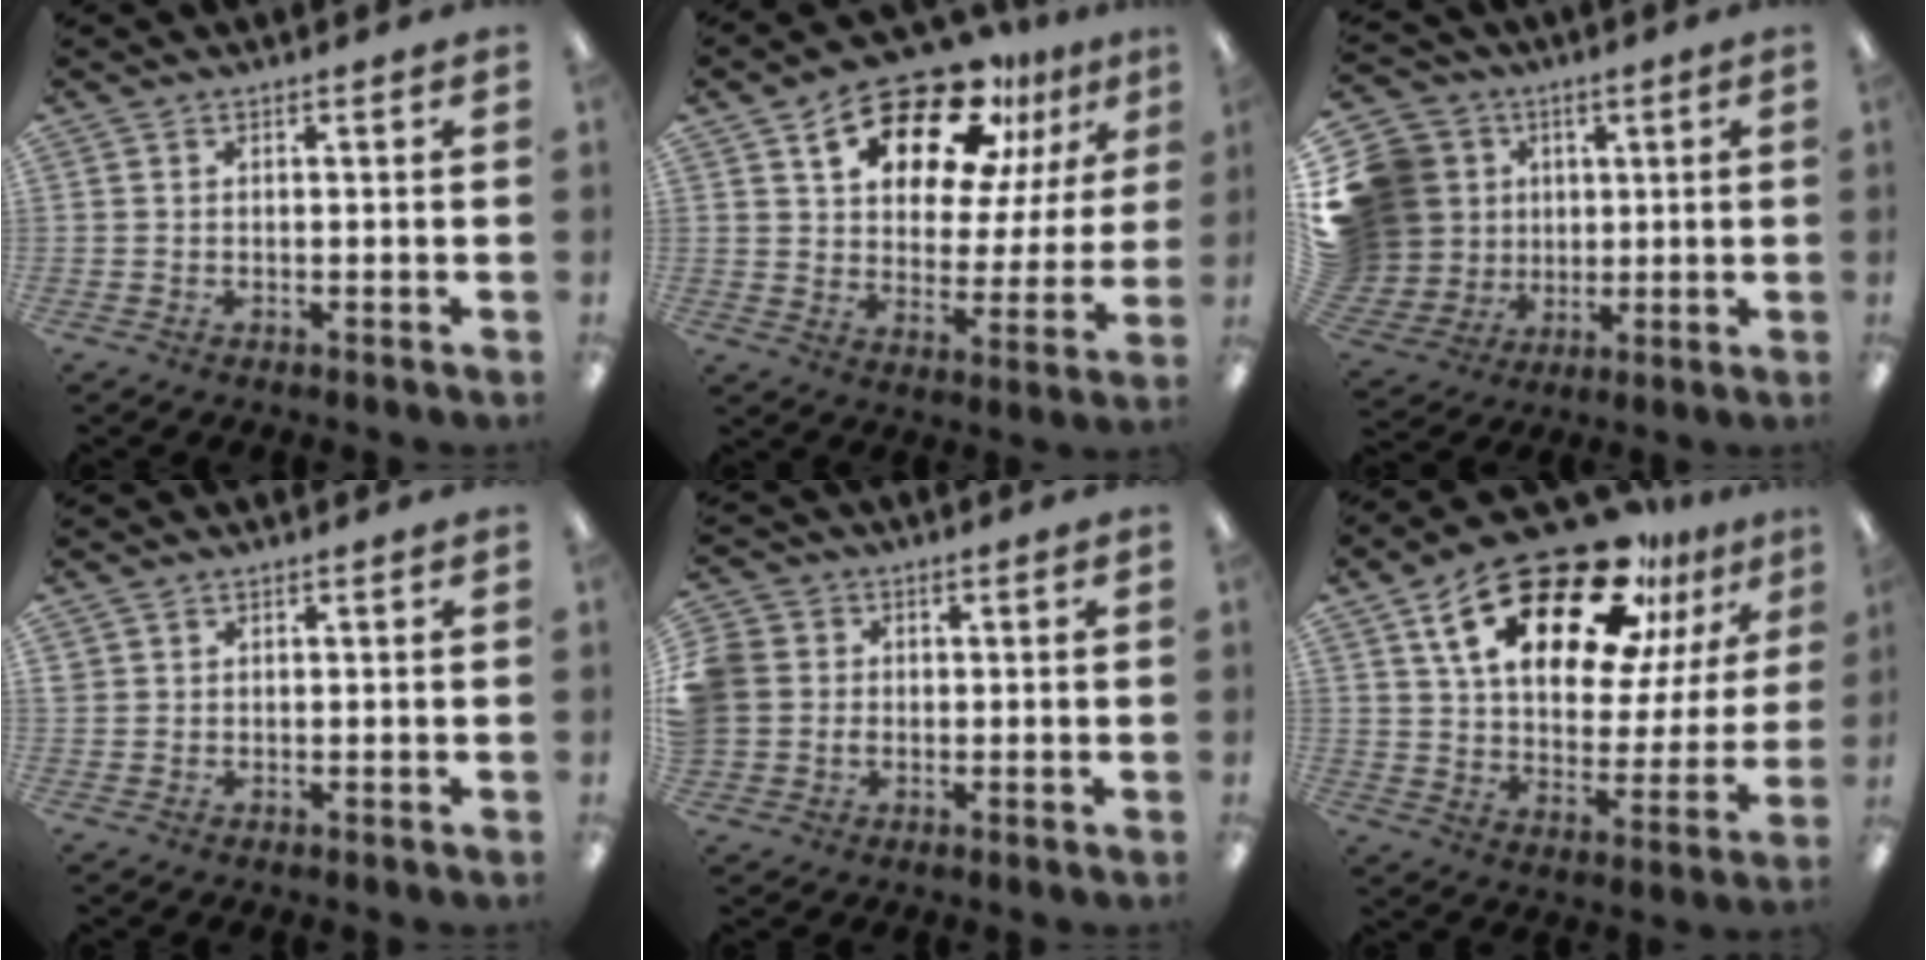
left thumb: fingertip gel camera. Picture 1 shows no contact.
{"total": 18.9, "force": [12.8, 9.0, 10.7], "torque": [-0.172, -0.071, 0.218]}
{"total": 19.5, "force": [4.3, 17.2, 8.1], "torque": [-0.197, -0.016, 0.109]}
{"total": 1.5, "force": [0.7, 1.4, 0.2], "torque": [-0.006, 0.003, 0.012]}
{"total": 6.5, "force": [0.3, 6.3, 1.6], "torque": [-0.040, 0.016, 0.011]}
{"total": 26.2, "force": [16.4, 11.7, 16.8], "torque": [-0.274, -0.086, 0.277]}